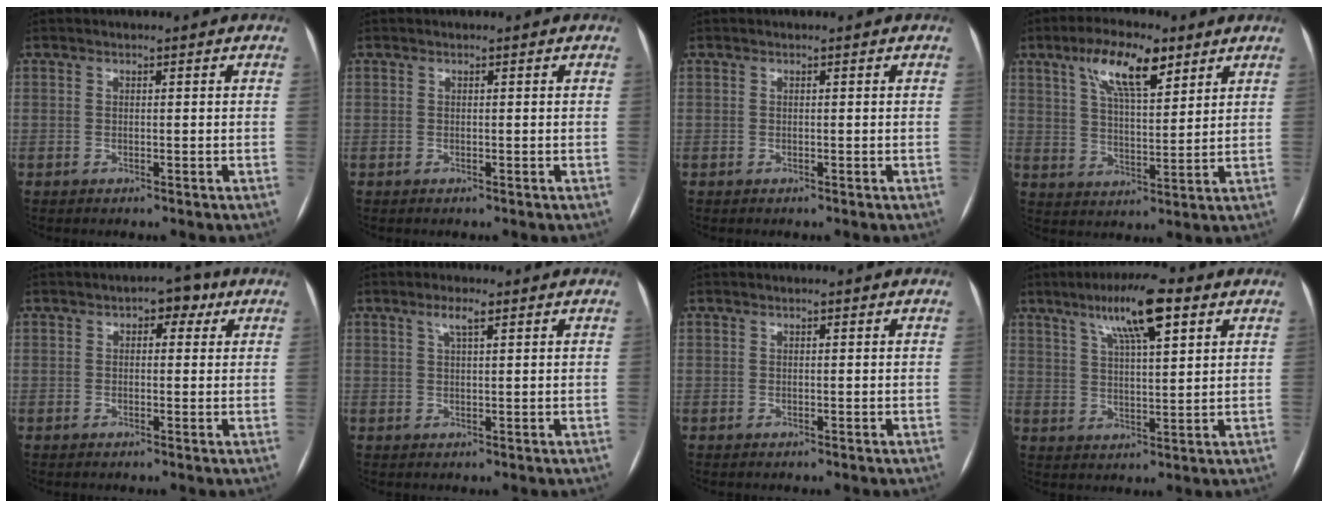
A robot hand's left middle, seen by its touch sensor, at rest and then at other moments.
{"total": 0.0}
{"total": 0.0}
{"total": 10.2, "force": [5.8, 3.1, 7.7], "torque": [-0.142, 0.014, 0.104]}
{"total": 3.3, "force": [1.4, 1.9, 2.3], "torque": [-0.025, 0.021, 0.013]}
{"total": 2.3, "force": [1.3, 0.3, 1.9], "torque": [-0.038, 0.005, 0.025]}
{"total": 0.0}
{"total": 10.4, "force": [5.8, 1.7, 8.4], "torque": [-0.149, 0.016, 0.096]}